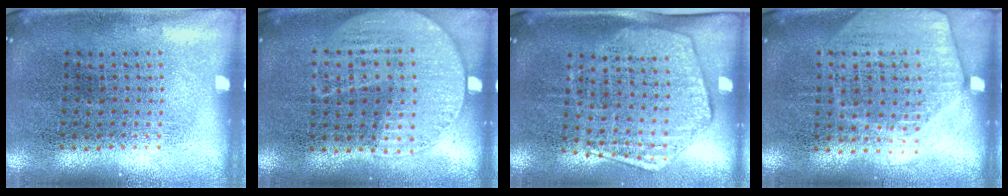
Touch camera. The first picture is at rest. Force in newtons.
{"total": 1.2, "press": 1.0, "slide": 0.6}
{"total": 1.9, "press": 1.6, "slide": 1.1}
{"total": 1.7, "press": 1.6, "slide": 0.7}